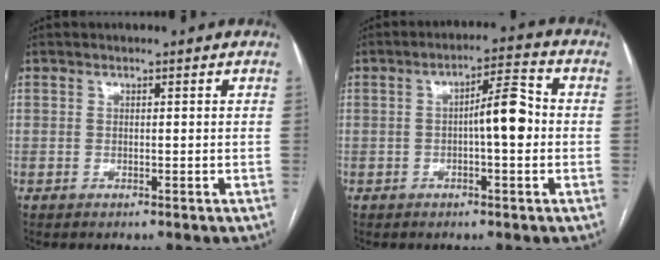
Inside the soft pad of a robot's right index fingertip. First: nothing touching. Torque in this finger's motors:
{"motor_torque": [0.77, -0.02, 0.29, 0.04]}